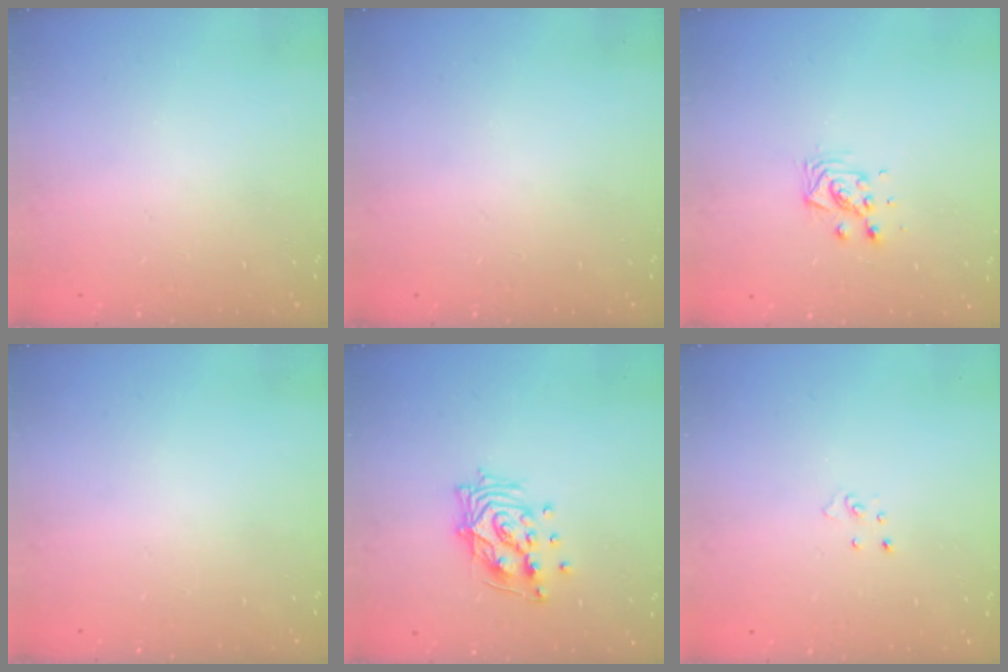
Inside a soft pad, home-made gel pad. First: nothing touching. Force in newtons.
{"total": 0.0}
{"total": 6.1, "press": 6.1, "slide": 0.5}
{"total": 0.0}
{"total": 12.6, "press": 12.5, "slide": 1.3}
{"total": 3.0, "press": 2.9, "slide": 0.3}